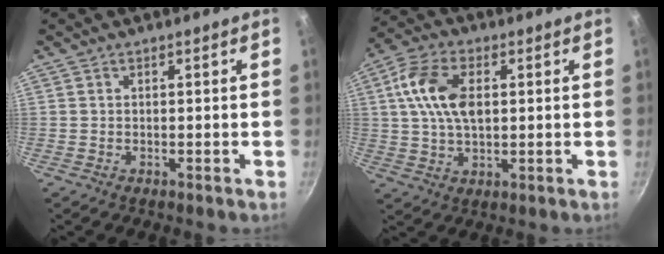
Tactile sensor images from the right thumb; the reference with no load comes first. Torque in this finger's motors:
{"motor_torque": [0.21, 2.62, 1.24, 0.02, 0.20]}